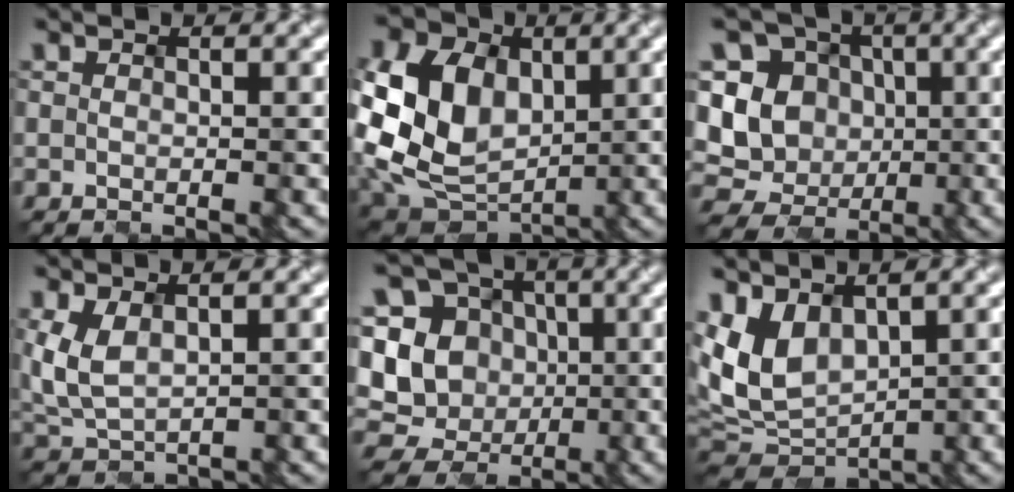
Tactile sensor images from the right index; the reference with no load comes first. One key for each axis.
{"total": 11.0, "fx": 1.3, "fy": 8.3, "fz": 7.1, "tx": -0.168, "ty": 0.004, "tz": 0.021}
{"total": 9.6, "fx": 0.5, "fy": 8.6, "fz": 4.3, "tx": -0.080, "ty": 0.026, "tz": -0.018}
{"total": 3.4, "fx": 0.9, "fy": 1.8, "fz": 2.8, "tx": -0.075, "ty": 0.001, "tz": 0.022}
{"total": 10.7, "fx": -0.1, "fy": 9.7, "fz": 4.5, "tx": -0.095, "ty": 0.034, "tz": -0.026}
{"total": 6.7, "fx": 1.8, "fy": 4.4, "fz": 4.7, "tx": -0.118, "ty": -0.004, "tz": 0.036}